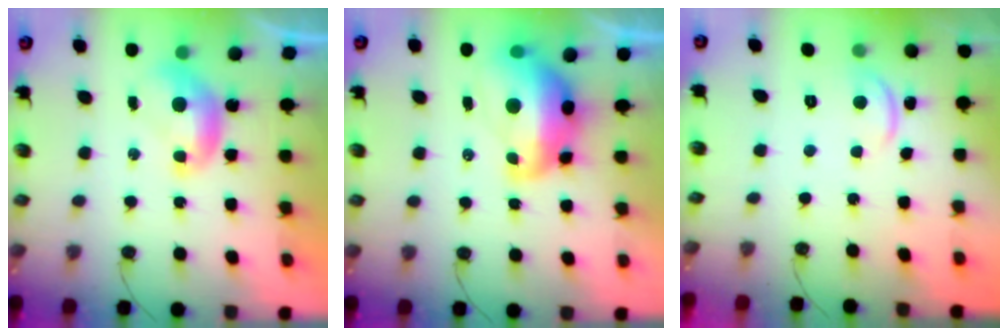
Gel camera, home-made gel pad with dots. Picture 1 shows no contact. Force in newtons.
{"total": 8.9, "press": 8.8, "slide": 1.2}
{"total": 1.3, "press": 1.3, "slide": 0.3}